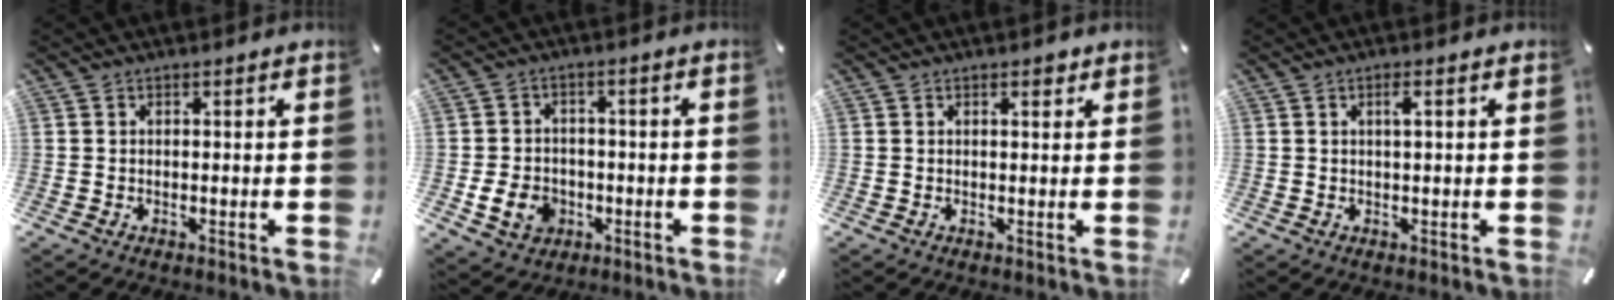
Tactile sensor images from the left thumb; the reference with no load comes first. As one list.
[{"total": 8.1, "force": [-2.3, 6.6, 4.1], "torque": [-0.086, 0.012, -0.040]}, {"total": 1.5, "force": [0.9, 0.8, 0.8], "torque": [-0.001, -0.004, 0.013]}, {"total": 2.2, "force": [0.7, 0.3, 2.1], "torque": [-0.042, 0.002, 0.010]}]